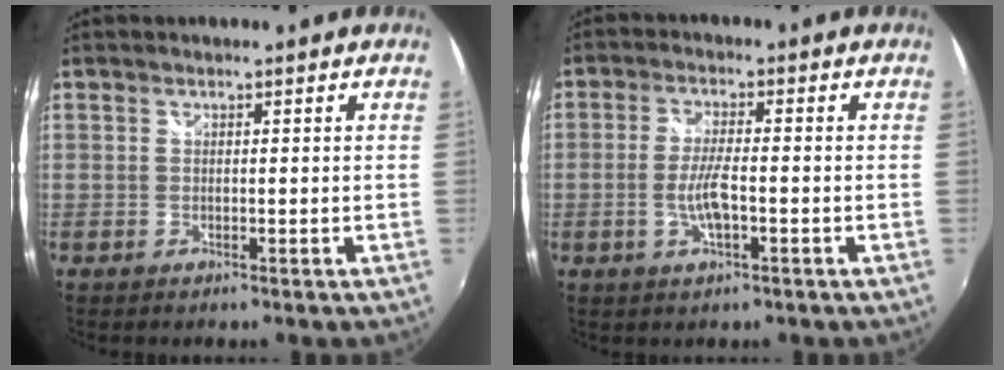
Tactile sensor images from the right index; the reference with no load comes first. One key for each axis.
{"total": 5.2, "fx": -1.5, "fy": 1.1, "fz": 4.9, "tx": -0.099, "ty": -0.001, "tz": -0.027}